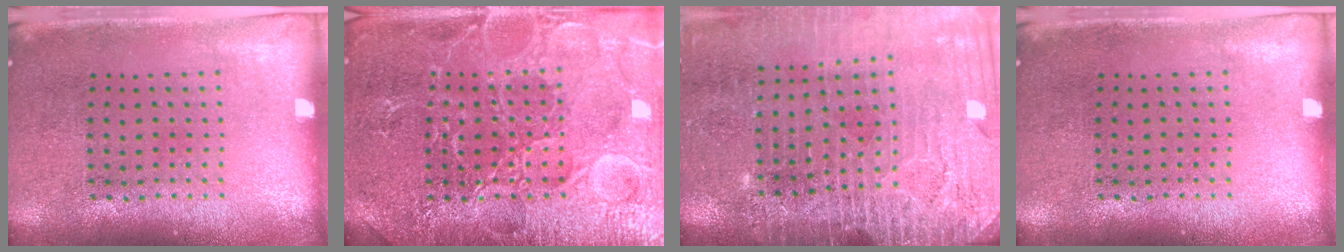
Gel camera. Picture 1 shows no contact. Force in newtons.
{"total": 5.0, "press": 4.9, "slide": 0.7}
{"total": 3.2, "press": 3.2, "slide": 0.3}
{"total": 0.0}